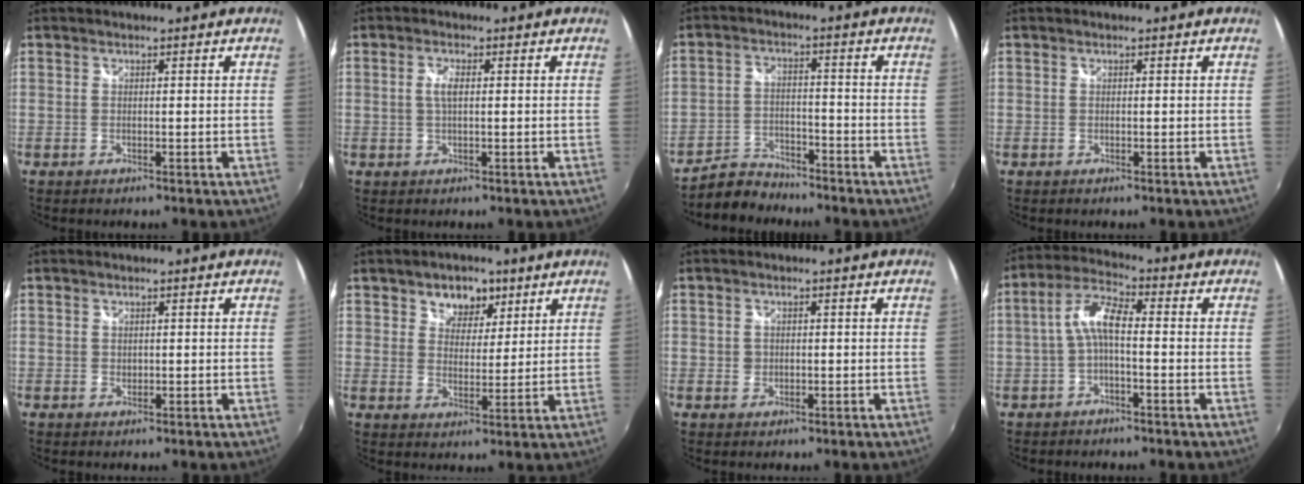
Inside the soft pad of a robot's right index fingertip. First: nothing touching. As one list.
[{"total": 2.3, "force": [0.3, 0.8, 2.2], "torque": [-0.043, 0.001, 0.003]}, {"total": 6.3, "force": [-5.8, 2.4, 0.7], "torque": [-0.030, 0.011, -0.102]}, {"total": 0.0}, {"total": 0.7, "force": [0.1, 0.6, 0.2], "torque": [0.000, 0.000, 0.003]}, {"total": 6.5, "force": [3.8, 4.5, 2.7], "torque": [-0.035, 0.008, 0.061]}, {"total": 1.7, "force": [-0.2, 1.6, 0.6], "torque": [-0.007, 0.000, -0.005]}, {"total": 6.1, "force": [-1.1, 1.9, 5.6], "torque": [-0.124, 0.019, -0.025]}]